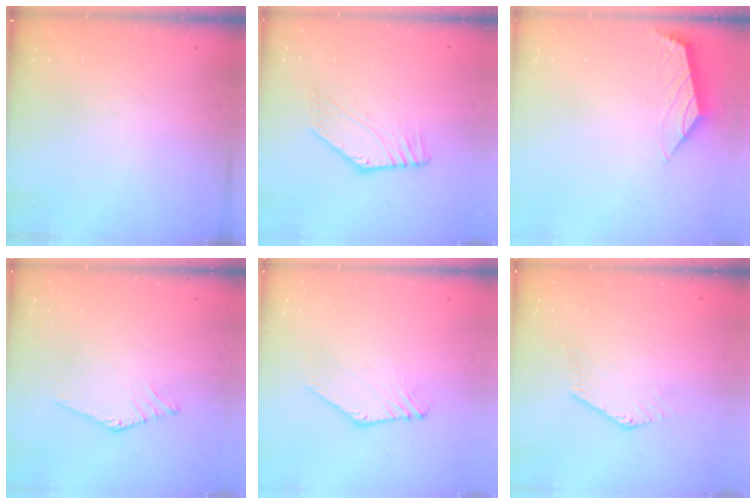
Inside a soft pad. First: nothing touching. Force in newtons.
{"total": 1.7, "press": 1.7, "slide": 0.4}
{"total": 2.1, "press": 2.0, "slide": 0.6}
{"total": 1.1, "press": 1.1, "slide": 0.2}
{"total": 1.0, "press": 1.0, "slide": 0.0}
{"total": 0.6, "press": 0.3, "slide": 0.5}